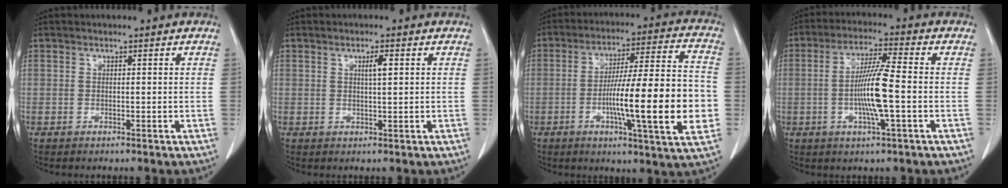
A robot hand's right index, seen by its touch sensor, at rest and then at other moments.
{"total": 2.0, "force": [0.7, 0.1, 1.9], "torque": [-0.034, 0.001, 0.012]}
{"total": 19.1, "force": [-3.7, 1.2, 18.8], "torque": [-0.266, 0.008, -0.053]}
{"total": 9.2, "force": [-1.4, 0.1, 9.1], "torque": [-0.175, -0.004, -0.031]}